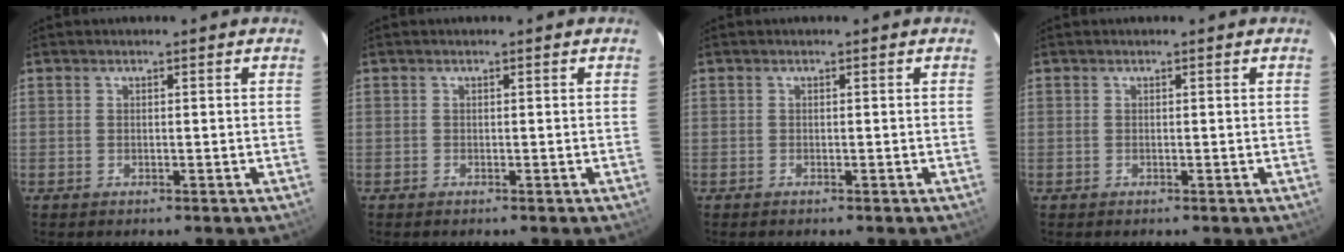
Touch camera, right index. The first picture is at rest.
{"total": 0.0}
{"total": 0.0}
{"total": 0.0}